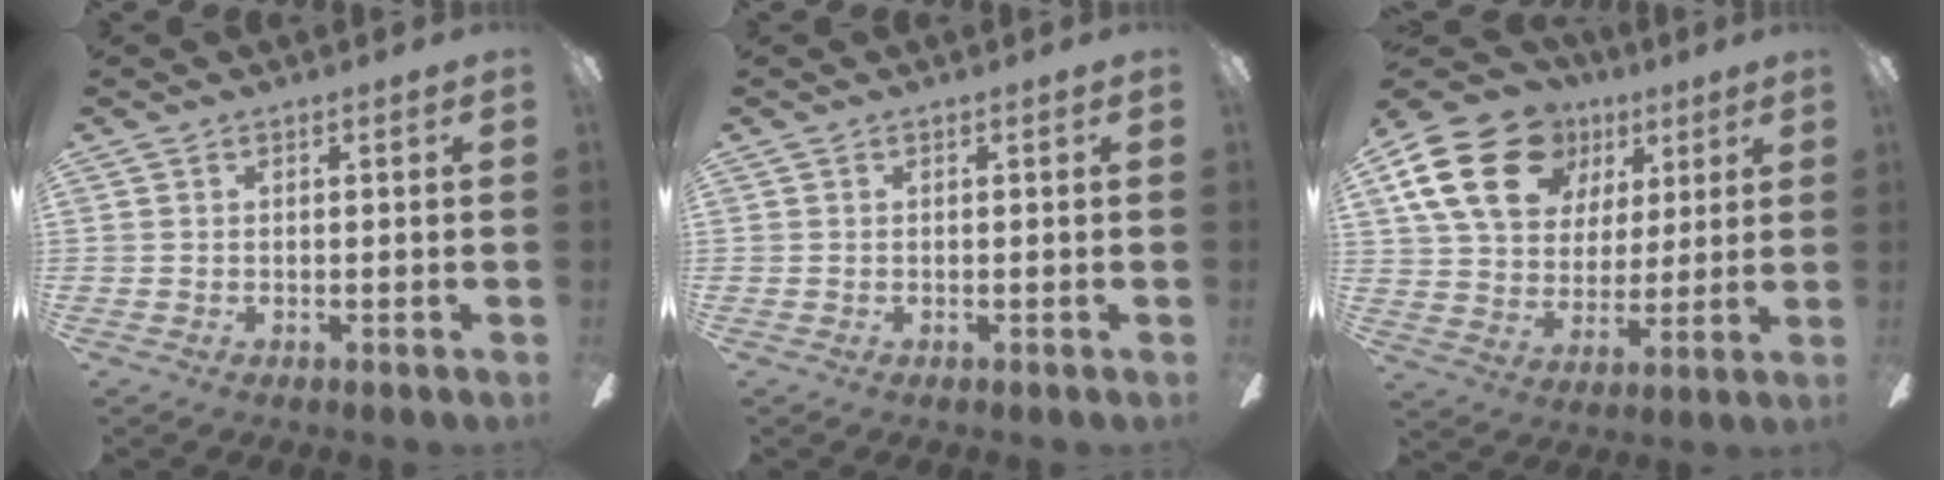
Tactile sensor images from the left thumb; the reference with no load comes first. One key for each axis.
{"total": 0.0}
{"total": 21.1, "fx": 10.1, "fy": 15.0, "fz": 10.8, "tx": -0.202, "ty": -0.033, "tz": 0.187}